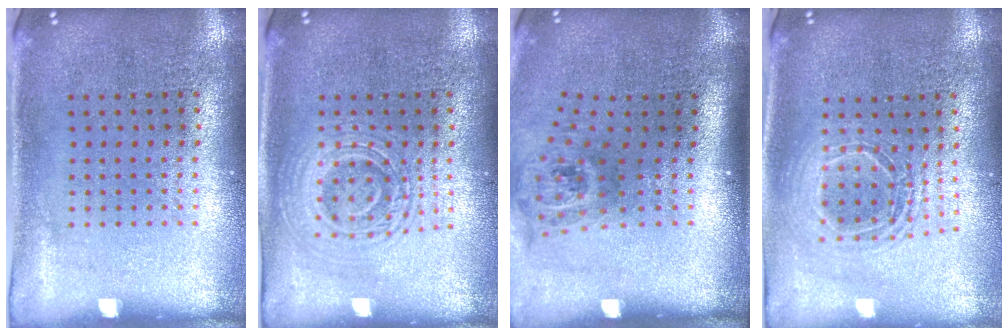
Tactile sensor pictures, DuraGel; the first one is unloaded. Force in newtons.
{"total": 2.9, "press": 2.8, "slide": 0.5}
{"total": 2.0, "press": 1.4, "slide": 1.5}
{"total": 1.5, "press": 1.3, "slide": 0.8}